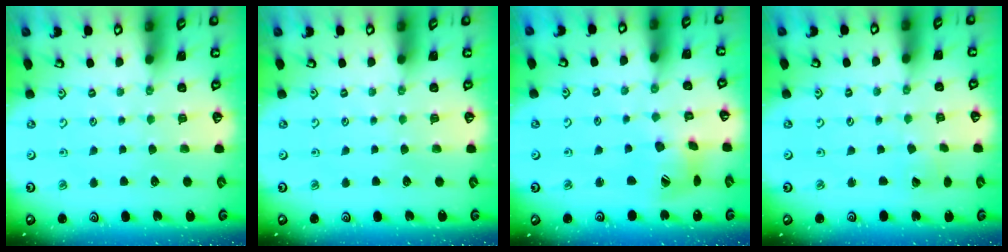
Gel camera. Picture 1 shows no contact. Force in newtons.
{"total": 0.0}
{"total": 11.4, "press": 11.3, "slide": 1.0}
{"total": 2.4, "press": 2.4, "slide": 0.2}